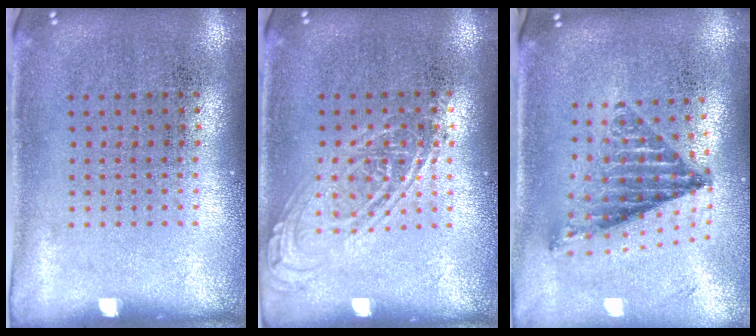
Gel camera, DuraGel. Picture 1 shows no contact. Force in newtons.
{"total": 1.2, "press": 1.2, "slide": 0.1}
{"total": 1.1, "press": 1.0, "slide": 0.5}